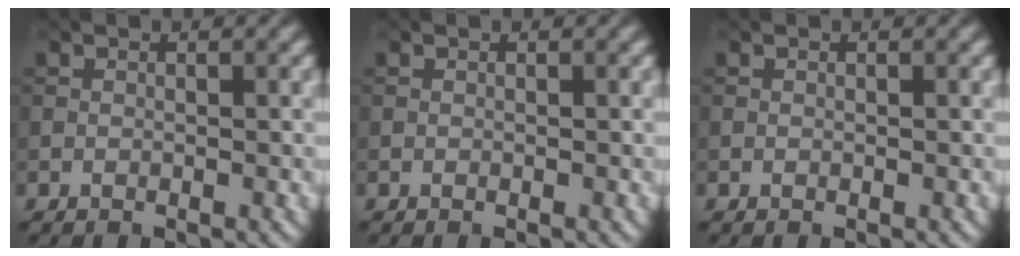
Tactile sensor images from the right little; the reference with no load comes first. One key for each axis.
{"total": 0.0}
{"total": 0.0}